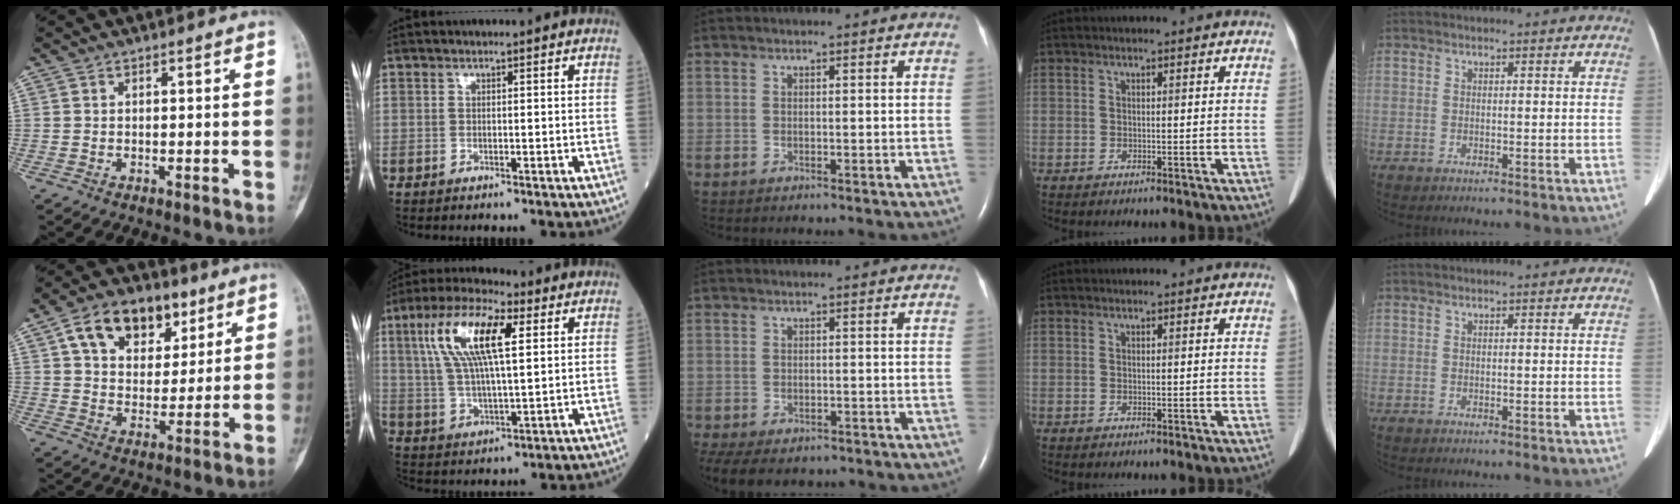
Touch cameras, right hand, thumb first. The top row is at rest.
{"thumb": {"total": 15.9, "force": [7.7, 10.3, 9.2], "torque": [-0.111, -0.012, 0.130]}, "index": {"total": 13.5, "force": [4.4, 3.4, 12.3], "torque": [-0.250, 0.023, 0.081]}, "middle": {"total": 11.7, "force": [-8.2, 6.3, 5.6], "torque": [-0.142, -0.016, -0.104]}}